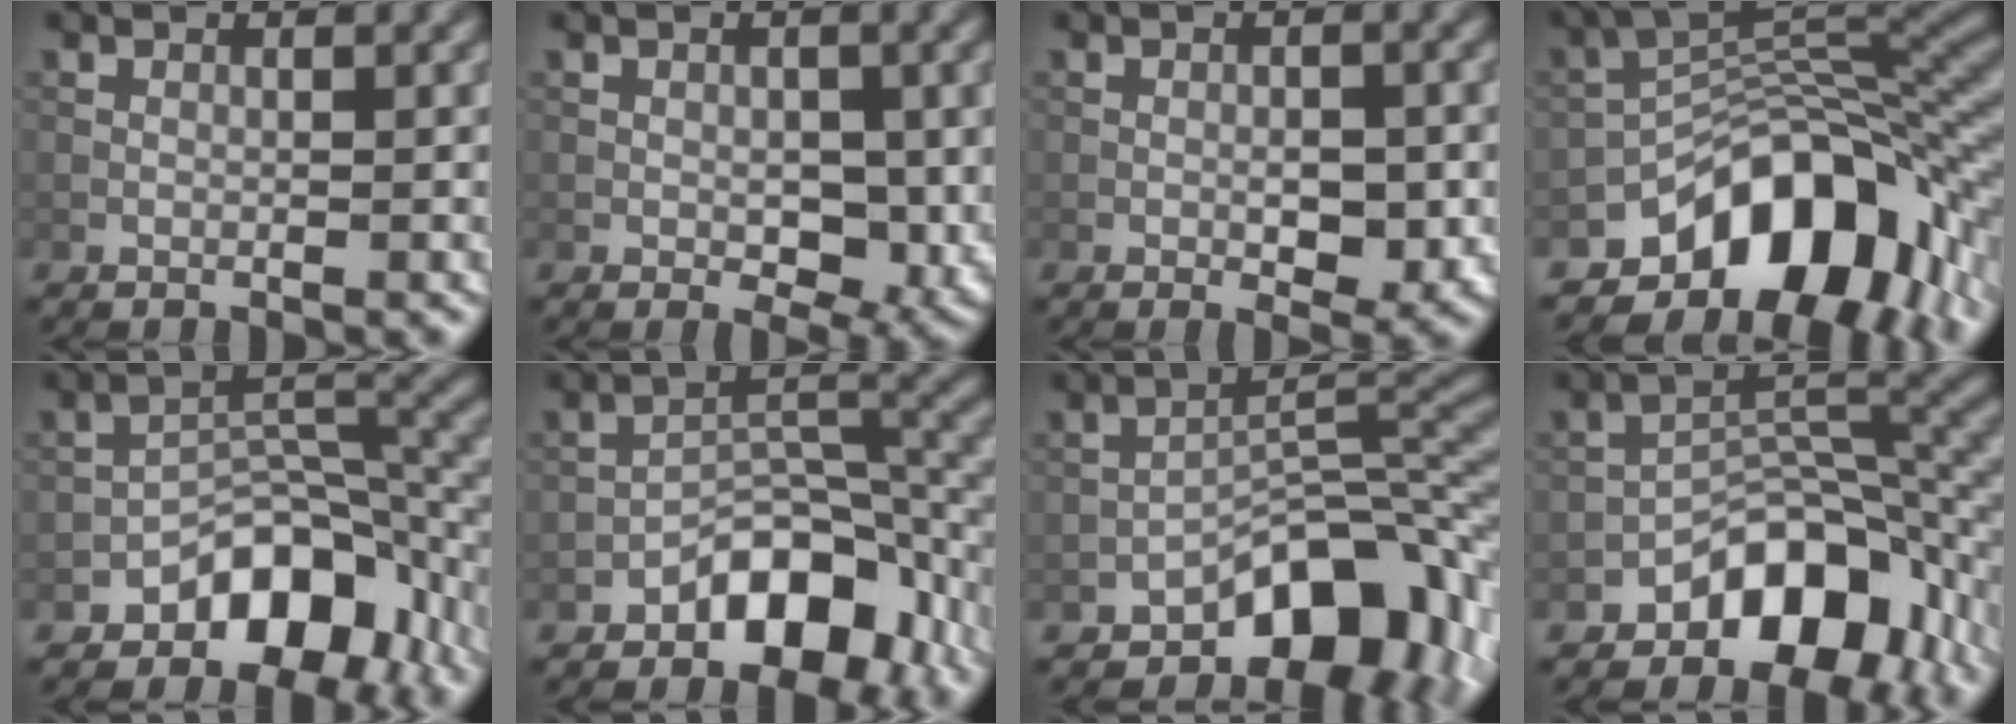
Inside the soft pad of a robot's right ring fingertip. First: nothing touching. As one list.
[{"total": 4.1, "force": [-0.5, 2.4, 3.3], "torque": [-0.045, -0.010, -0.003]}, {"total": 3.0, "force": [-0.8, 1.3, 2.6], "torque": [-0.032, 0.003, -0.011]}, {"total": 12.3, "force": [-6.3, 6.5, 8.4], "torque": [-0.106, 0.012, -0.119]}, {"total": 7.9, "force": [-4.6, 4.3, 4.8], "torque": [-0.051, 0.006, -0.083]}, {"total": 7.4, "force": [-4.2, 3.8, 4.8], "torque": [-0.057, 0.011, -0.077]}, {"total": 9.7, "force": [-5.6, 4.8, 6.3], "torque": [-0.068, 0.015, -0.102]}, {"total": 8.6, "force": [-4.8, 4.6, 5.4], "torque": [-0.060, 0.006, -0.084]}]